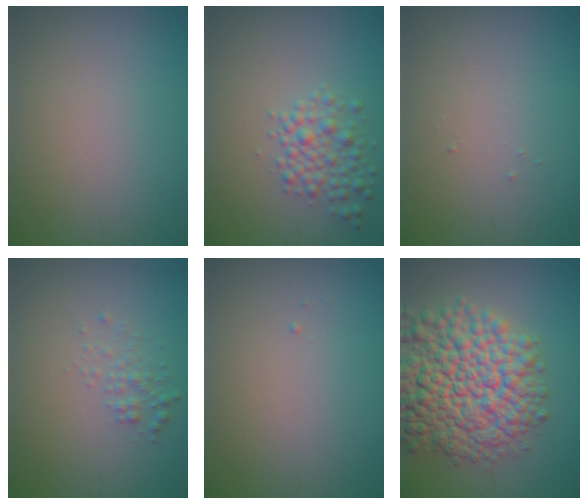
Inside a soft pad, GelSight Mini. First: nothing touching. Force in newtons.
{"total": 3.0, "press": 3.0, "slide": 0.1}
{"total": 0.0}
{"total": 1.3, "press": 1.3, "slide": 0.0}
{"total": 0.0}
{"total": 11.7, "press": 11.7, "slide": 0.4}